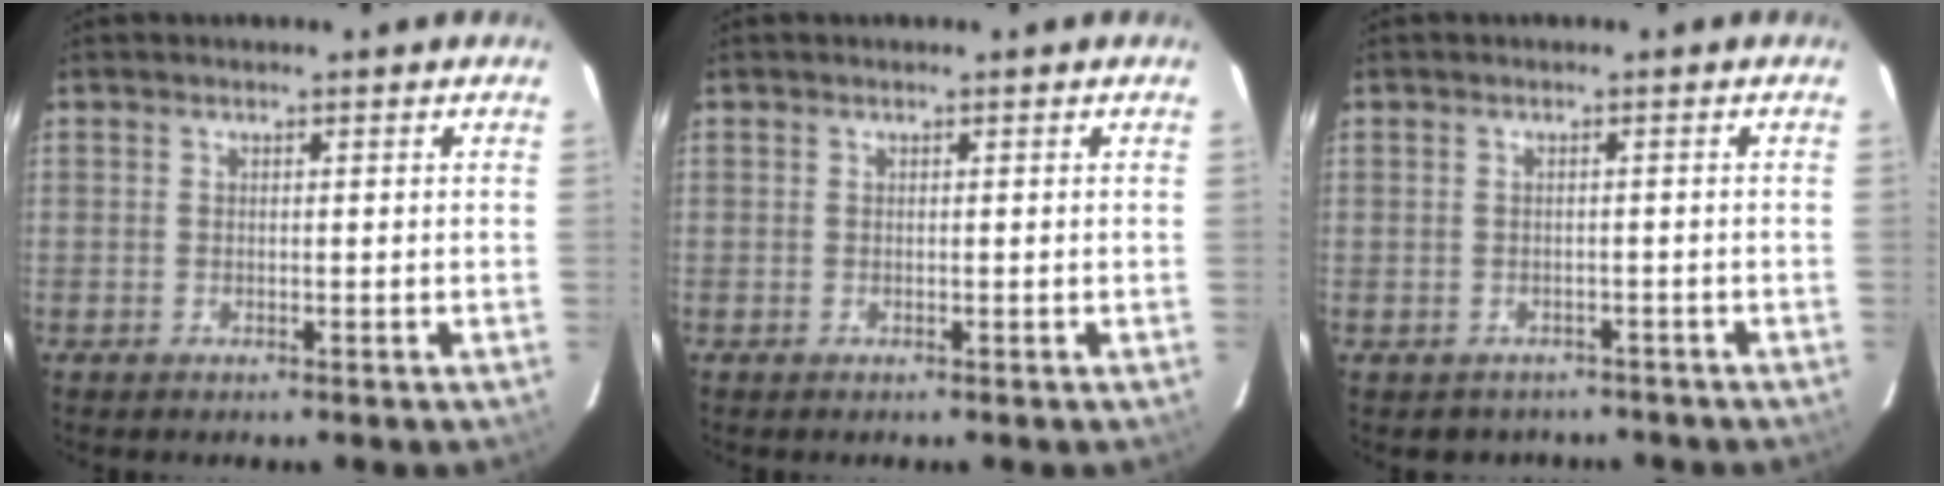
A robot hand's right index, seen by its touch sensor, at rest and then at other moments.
{"total": 0.0}
{"total": 3.7, "force": [-2.6, 2.7, 0.2], "torque": [0.001, 0.015, -0.027]}